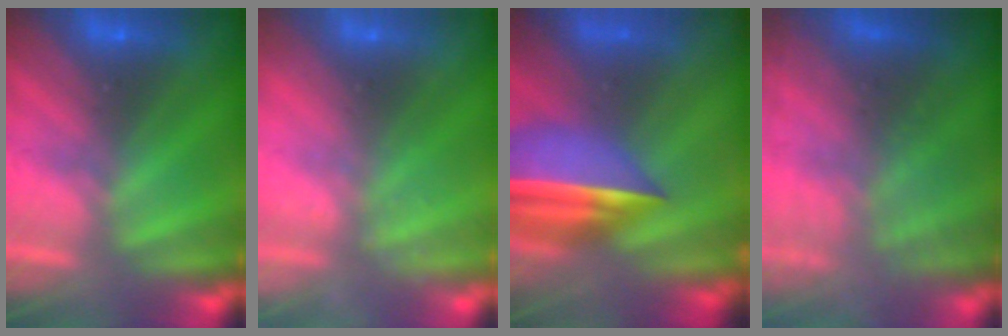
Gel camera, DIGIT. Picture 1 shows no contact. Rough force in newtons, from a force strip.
{"total": 2.2}
{"total": 7.5}
{"total": 7.0}